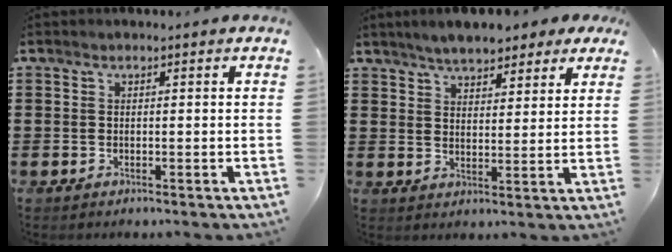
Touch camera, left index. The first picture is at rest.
{"total": 5.2, "force": [4.7, 1.6, 1.7], "torque": [-0.051, -0.001, 0.085]}